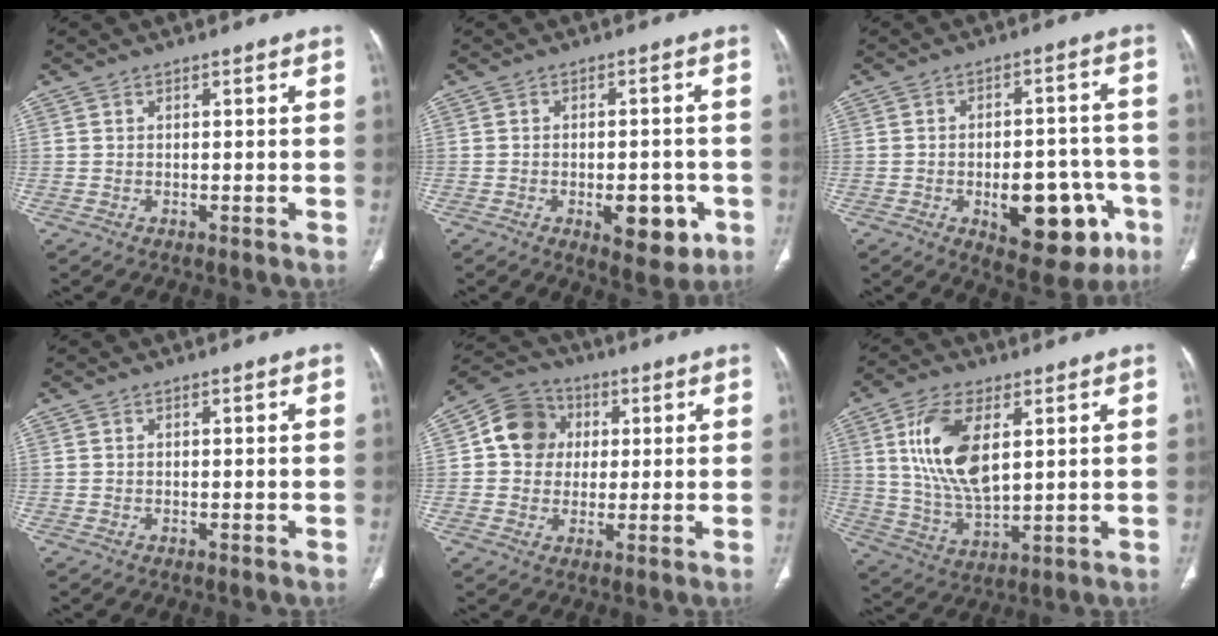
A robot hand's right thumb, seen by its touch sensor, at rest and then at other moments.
{"total": 8.5, "force": [-3.0, 4.3, 6.7], "torque": [-0.068, 0.006, -0.031]}
{"total": 16.5, "force": [-5.9, 8.3, 13.0], "torque": [-0.137, 0.031, -0.064]}
{"total": 0.0}
{"total": 10.1, "force": [1.7, 9.0, 4.2], "torque": [-0.045, 0.009, 0.018]}
{"total": 14.0, "force": [4.1, 6.7, 11.6], "torque": [-0.226, -0.019, 0.083]}